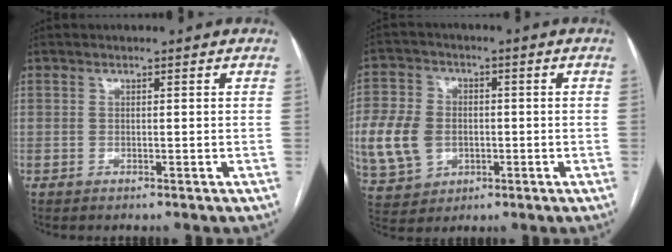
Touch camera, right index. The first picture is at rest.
{"total": 28.3, "force": [-4.4, 23.8, 14.6], "torque": [-0.466, 0.037, -0.056]}